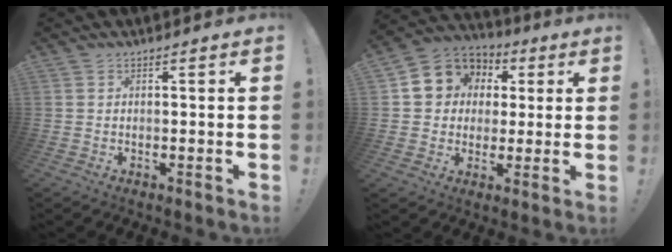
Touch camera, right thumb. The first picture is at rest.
{"total": 10.5, "force": [2.6, 9.6, 3.4], "torque": [-0.045, -0.009, 0.055]}